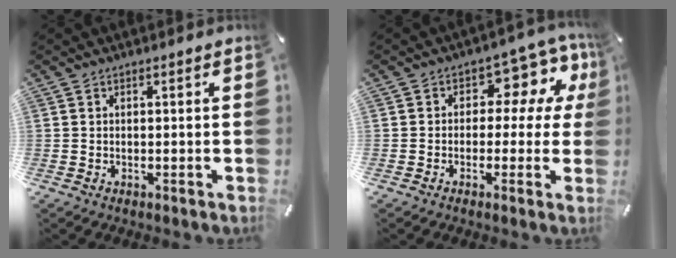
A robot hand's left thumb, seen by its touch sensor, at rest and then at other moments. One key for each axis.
{"total": 9.5, "fx": 2.7, "fy": 6.2, "fz": 6.6, "tx": -0.077, "ty": -0.023, "tz": 0.046}